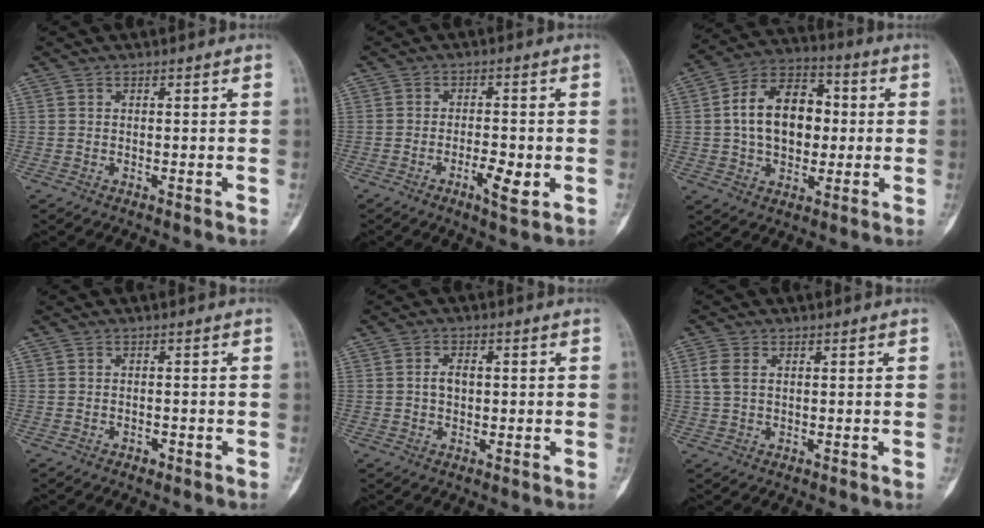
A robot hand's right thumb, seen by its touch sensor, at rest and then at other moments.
{"total": 5.3, "force": [-1.9, 1.6, 4.7], "torque": [-0.078, 0.000, -0.029]}
{"total": 15.5, "force": [0.8, 10.4, 11.4], "torque": [-0.160, 0.025, 0.007]}
{"total": 1.1, "force": [-0.7, 0.7, 0.6], "torque": [-0.008, 0.002, -0.009]}
{"total": 3.0, "force": [0.1, 2.0, 2.2], "torque": [-0.034, 0.004, 0.001]}
{"total": 3.2, "force": [0.6, 1.9, 2.4], "torque": [-0.067, 0.007, 0.012]}